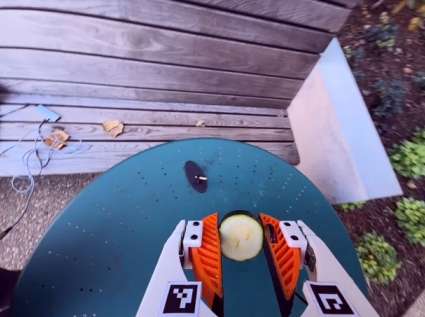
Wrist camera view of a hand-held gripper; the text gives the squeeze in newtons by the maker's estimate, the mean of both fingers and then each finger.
{"total": 11.7, "left": 11.6, "right": 11.8}